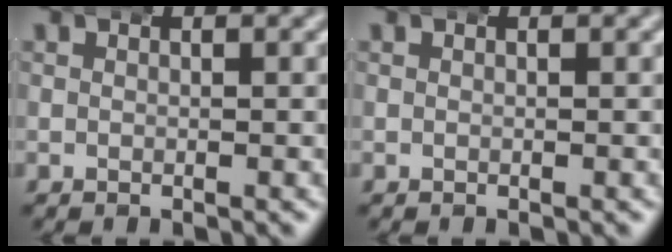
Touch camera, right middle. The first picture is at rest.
{"total": 0.0}